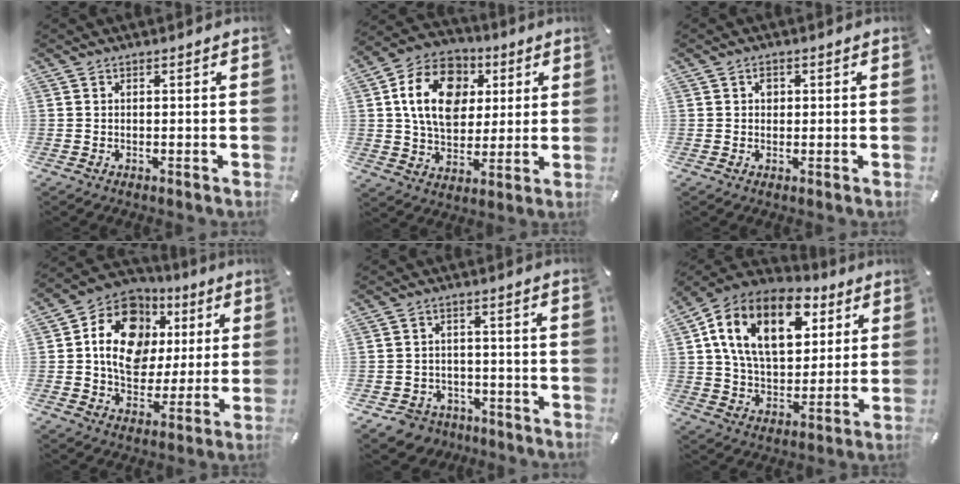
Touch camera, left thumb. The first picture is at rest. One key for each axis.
{"total": 16.4, "fx": 3.9, "fy": 12.8, "fz": 9.4, "tx": -0.182, "ty": 0.006, "tz": 0.073}
{"total": 1.7, "fx": 0.3, "fy": 1.5, "fz": 0.8, "tx": -0.001, "ty": 0.002, "tz": 0.000}
{"total": 15.9, "fx": 3.7, "fy": 12.7, "fz": 8.7, "tx": -0.156, "ty": -0.007, "tz": 0.070}
{"total": 5.8, "fx": -3.7, "fy": 4.4, "fz": 1.1, "tx": -0.036, "ty": 0.022, "tz": -0.074}
{"total": 18.8, "fx": 8.3, "fy": 11.8, "fz": 12.1, "tx": -0.223, "ty": -0.021, "tz": 0.143}